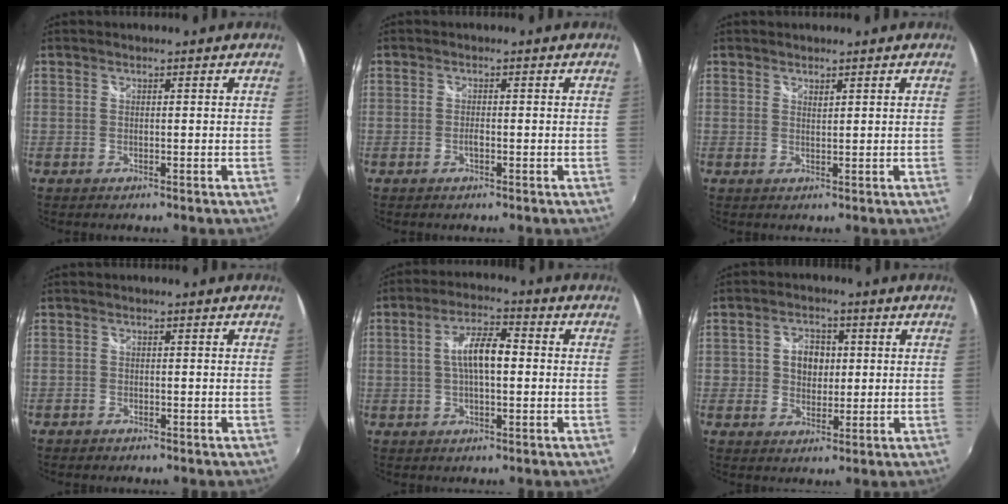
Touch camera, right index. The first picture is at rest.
{"total": 1.1, "force": [-0.5, 0.4, 0.9], "torque": [-0.017, 0.001, -0.010]}
{"total": 0.9, "force": [0.8, 0.2, 0.3], "torque": [-0.004, 0.000, 0.013]}
{"total": 1.4, "force": [-1.2, 0.8, 0.1], "torque": [-0.006, -0.001, -0.021]}
{"total": 7.4, "force": [0.1, 2.6, 6.9], "torque": [-0.129, 0.013, 0.002]}
{"total": 6.0, "force": [0.7, 5.0, 3.3], "torque": [-0.058, 0.014, 0.012]}